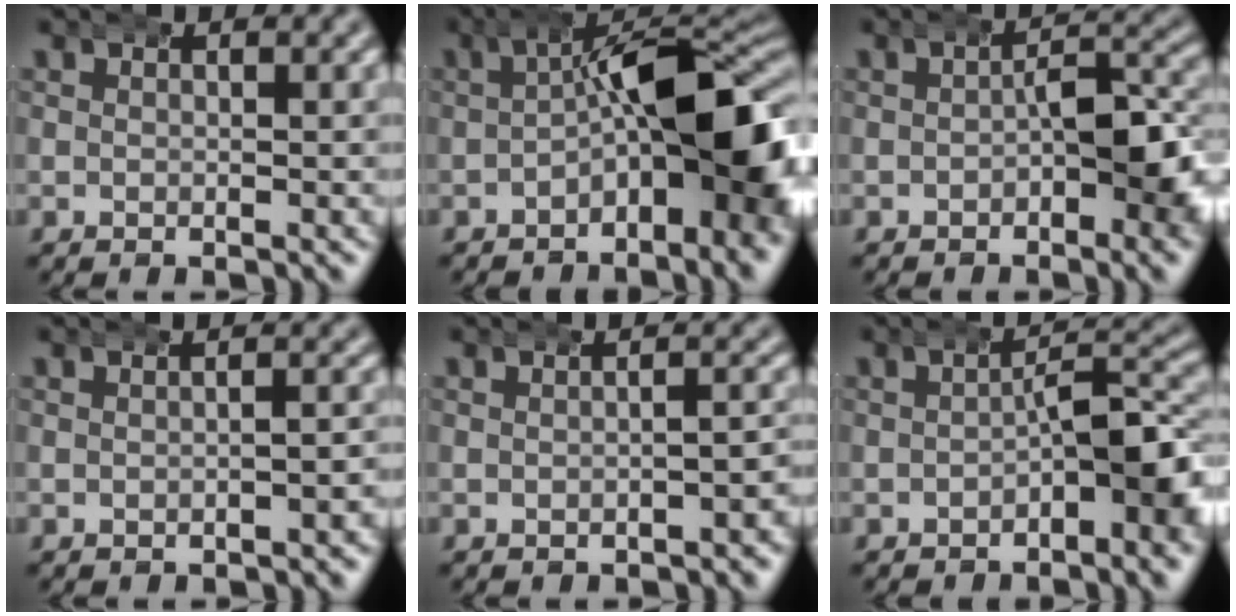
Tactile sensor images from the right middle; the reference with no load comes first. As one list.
[{"total": 10.7, "force": [-0.9, 4.6, 9.6], "torque": [-0.117, -0.005, -0.013]}, {"total": 3.9, "force": [-0.7, 1.3, 3.6], "torque": [-0.052, -0.003, -0.012]}, {"total": 1.4, "force": [-1.1, 0.4, 0.7], "torque": [-0.011, 0.000, -0.016]}, {"total": 2.0, "force": [-1.7, 0.6, 1.0], "torque": [-0.018, -0.003, -0.022]}, {"total": 4.5, "force": [-1.4, 1.4, 4.0], "torque": [-0.056, 0.001, -0.020]}]